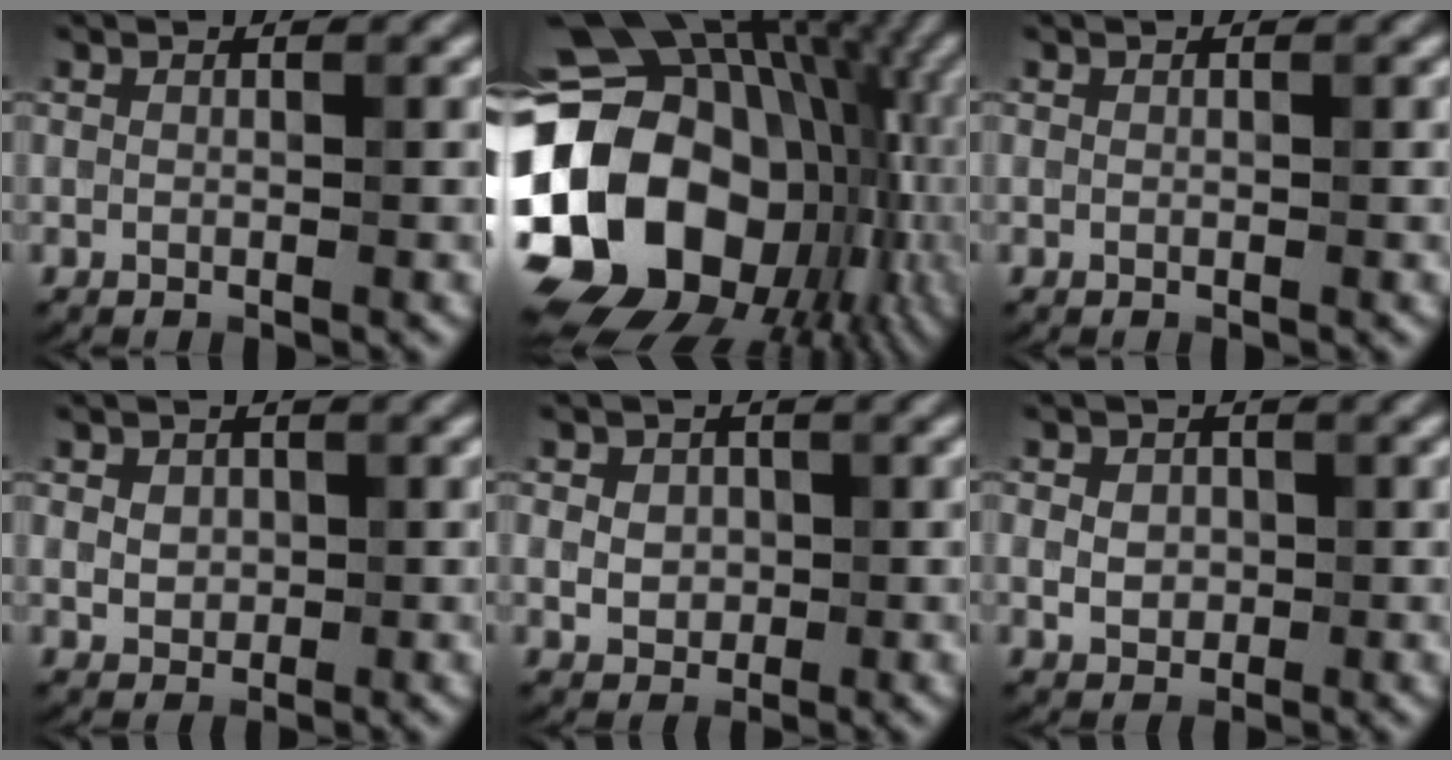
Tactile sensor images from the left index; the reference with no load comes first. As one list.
[{"total": 21.4, "force": [-2.2, 16.5, 13.4], "torque": [-0.281, -0.009, -0.036]}, {"total": 0.0}, {"total": 2.3, "force": [0.7, 1.8, 1.1], "torque": [-0.025, 0.004, 0.015]}, {"total": 3.0, "force": [0.5, 2.5, 1.6], "torque": [-0.021, 0.009, -0.002]}, {"total": 2.5, "force": [0.1, 2.1, 1.4], "torque": [-0.020, -0.002, -0.003]}]